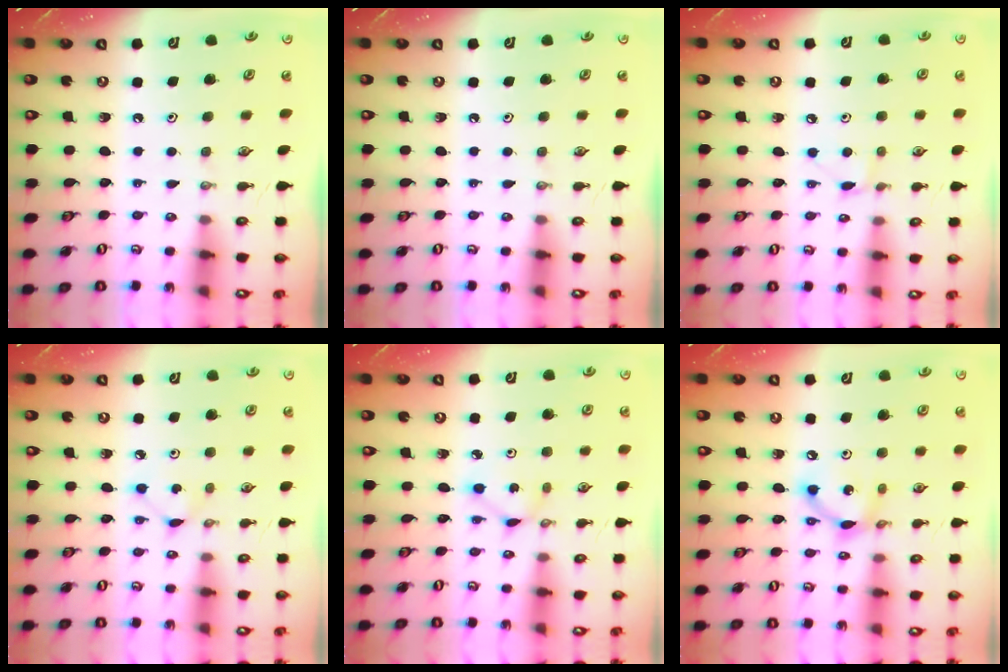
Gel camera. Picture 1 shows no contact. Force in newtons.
{"total": 0.0}
{"total": 4.6, "press": 4.6, "slide": 0.7}
{"total": 3.5, "press": 3.5, "slide": 0.4}
{"total": 3.0, "press": 3.0, "slide": 0.1}
{"total": 8.5, "press": 8.5, "slide": 0.4}